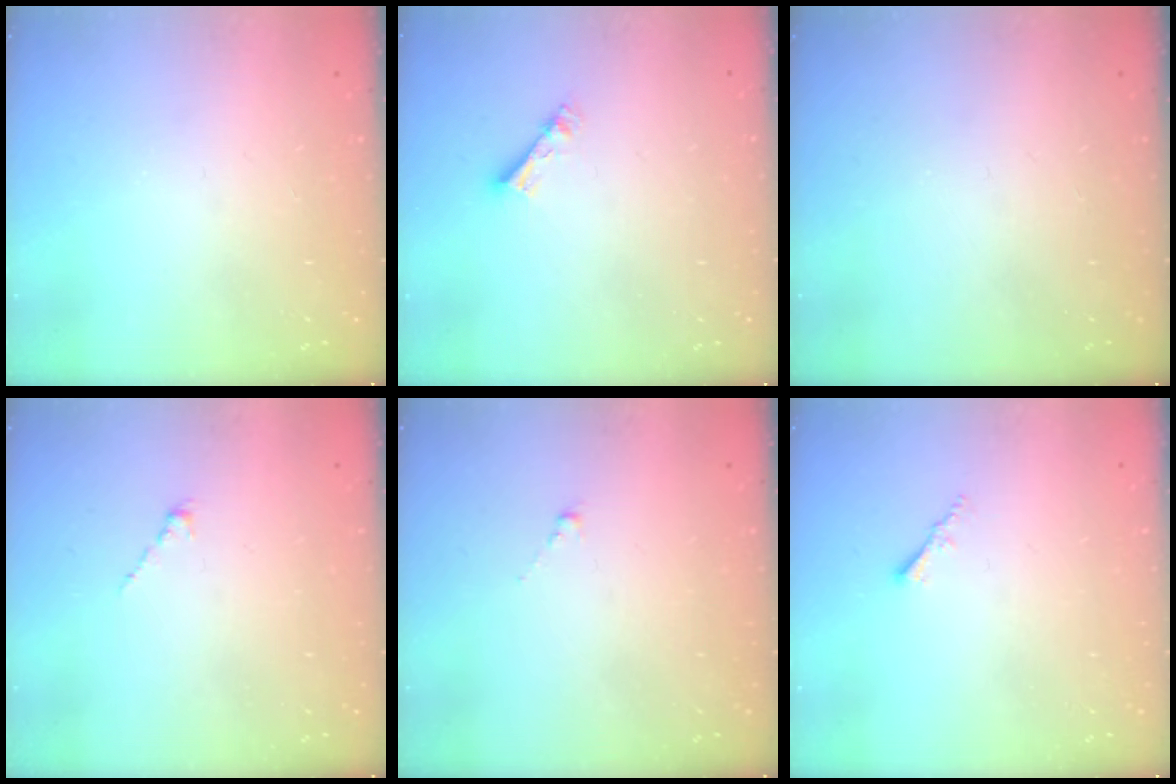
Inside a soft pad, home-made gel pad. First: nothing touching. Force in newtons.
{"total": 4.6, "press": 4.6, "slide": 0.3}
{"total": 0.0}
{"total": 0.0}
{"total": 0.8, "press": 0.7, "slide": 0.5}
{"total": 1.5, "press": 1.5, "slide": 0.4}